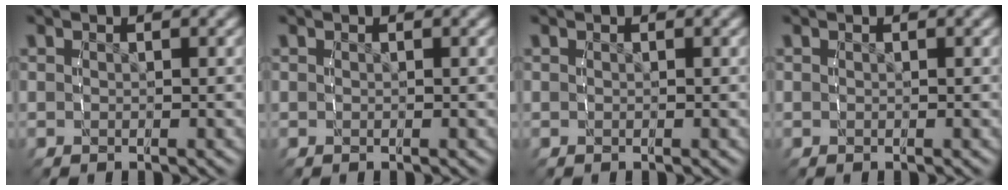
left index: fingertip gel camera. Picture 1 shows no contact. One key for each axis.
{"total": 0.0}
{"total": 0.0}
{"total": 0.0}